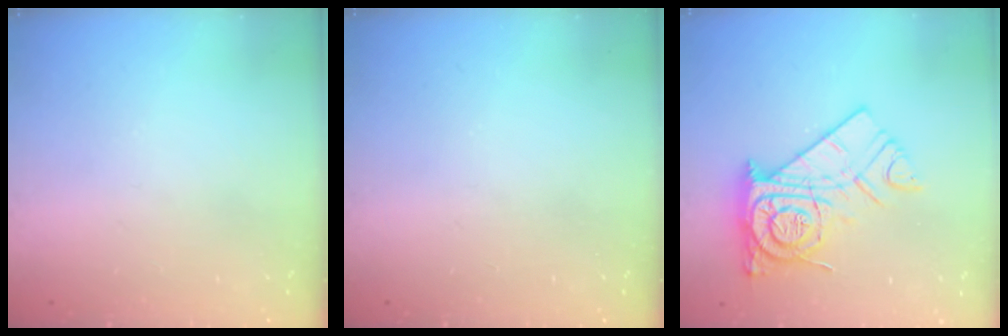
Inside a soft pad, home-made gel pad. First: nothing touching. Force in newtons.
{"total": 0.0}
{"total": 15.0, "press": 14.9, "slide": 1.1}